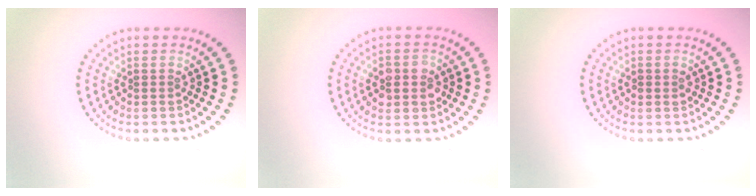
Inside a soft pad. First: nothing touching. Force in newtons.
{"total": 2.8, "press": 2.8, "slide": 0.2}
{"total": 0.8, "press": 0.8, "slide": 0.1}